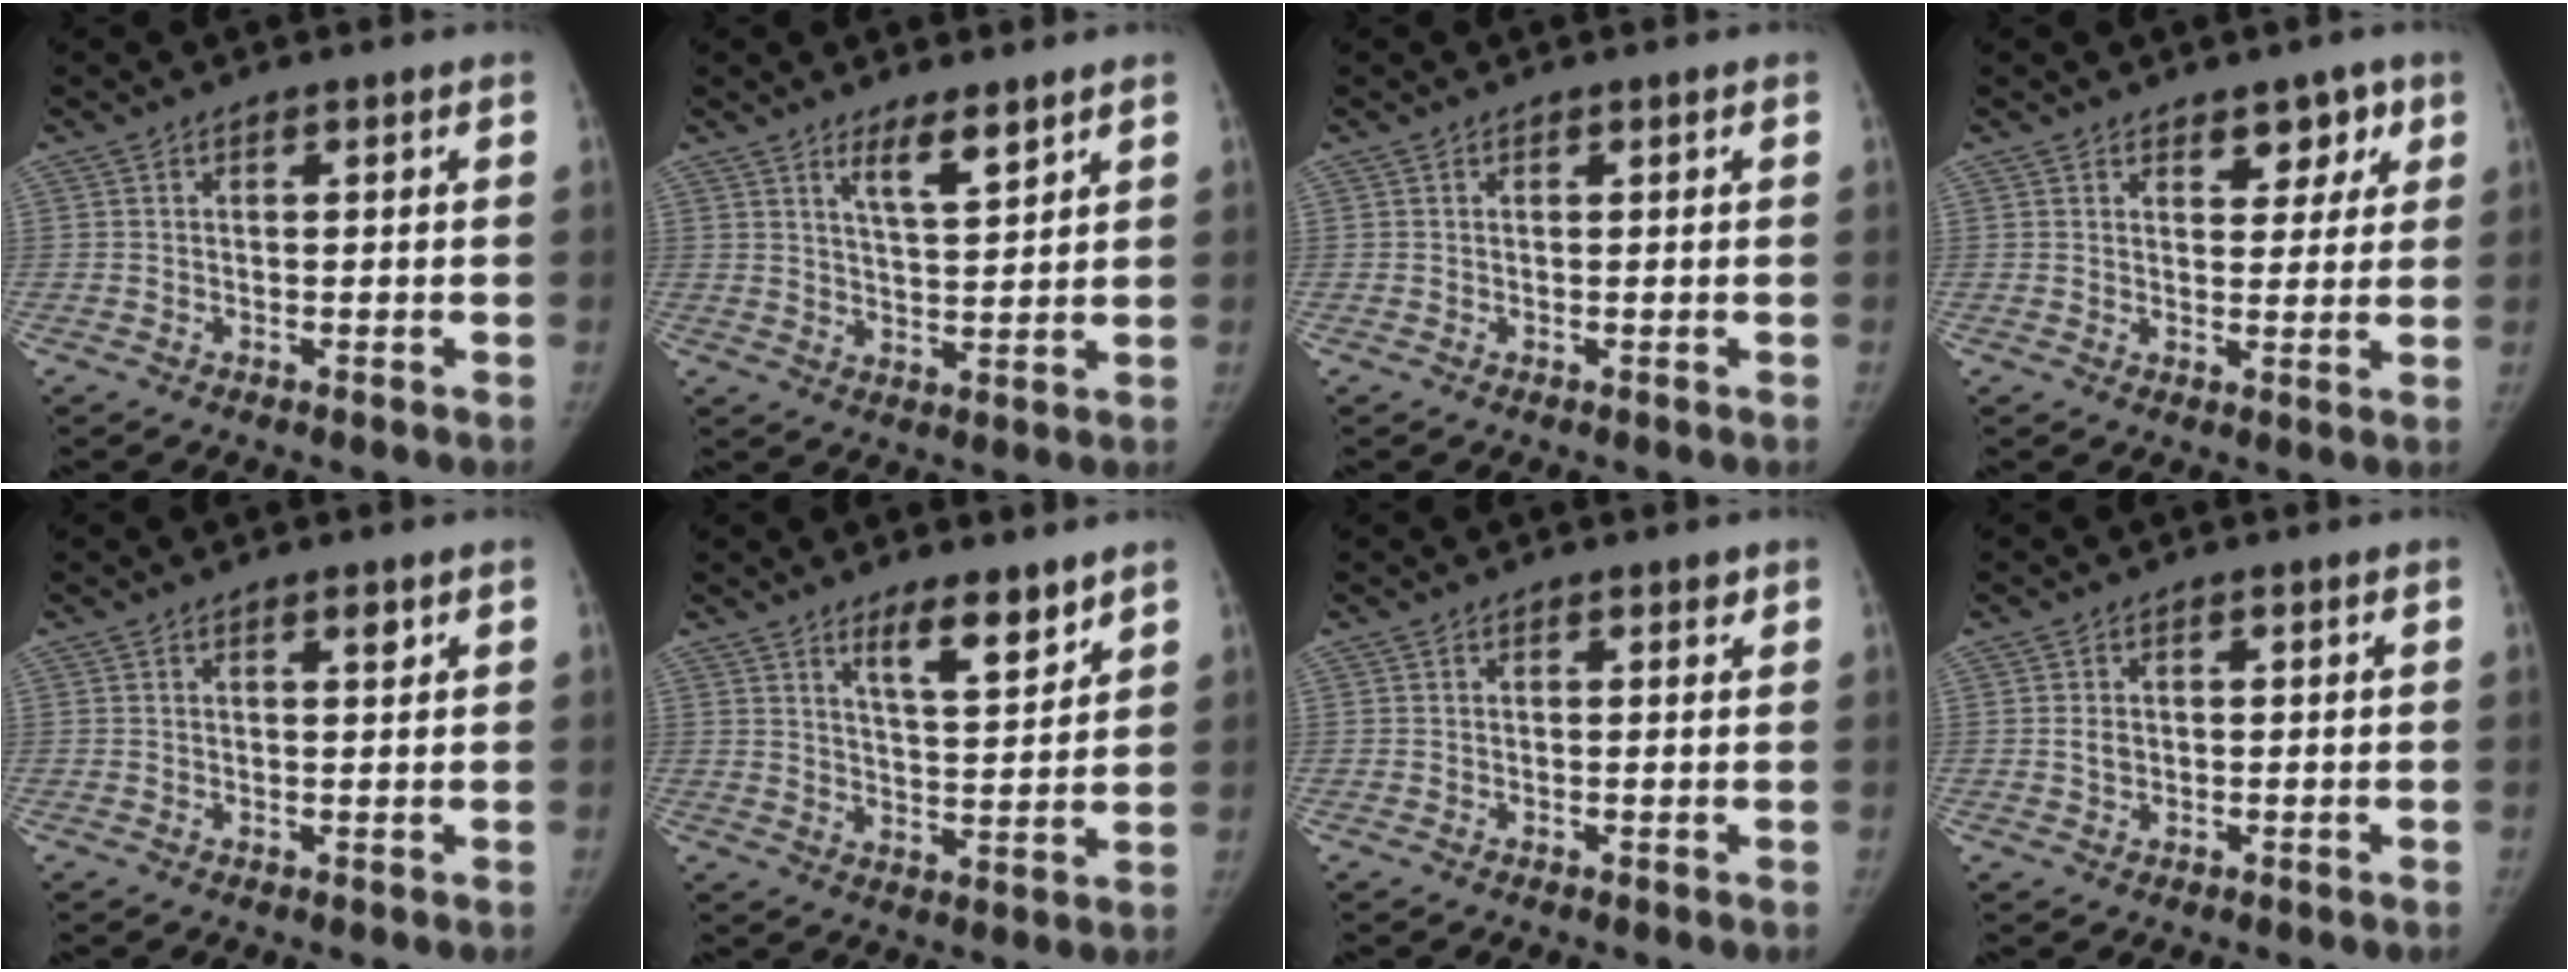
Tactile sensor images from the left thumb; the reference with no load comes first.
{"total": 5.5, "force": [3.8, 1.1, 3.7], "torque": [-0.057, -0.035, 0.069]}
{"total": 0.0}
{"total": 5.4, "force": [3.1, 3.3, 3.0], "torque": [-0.002, -0.015, 0.041]}
{"total": 1.3, "force": [0.8, 0.4, 0.9], "torque": [-0.008, -0.004, 0.013]}
{"total": 8.0, "force": [5.7, 2.1, 5.2], "torque": [-0.068, -0.047, 0.095]}
{"total": 0.8, "force": [0.6, 0.4, 0.4], "torque": [-0.001, -0.003, 0.006]}
{"total": 1.9, "force": [0.1, 1.4, 1.1], "torque": [-0.016, 0.000, 0.004]}